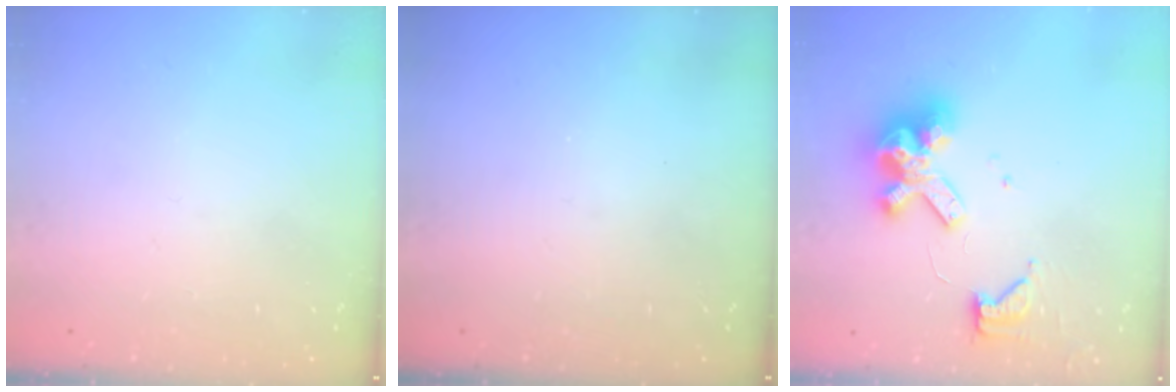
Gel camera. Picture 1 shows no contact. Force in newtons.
{"total": 0.0}
{"total": 12.3, "press": 12.2, "slide": 1.4}